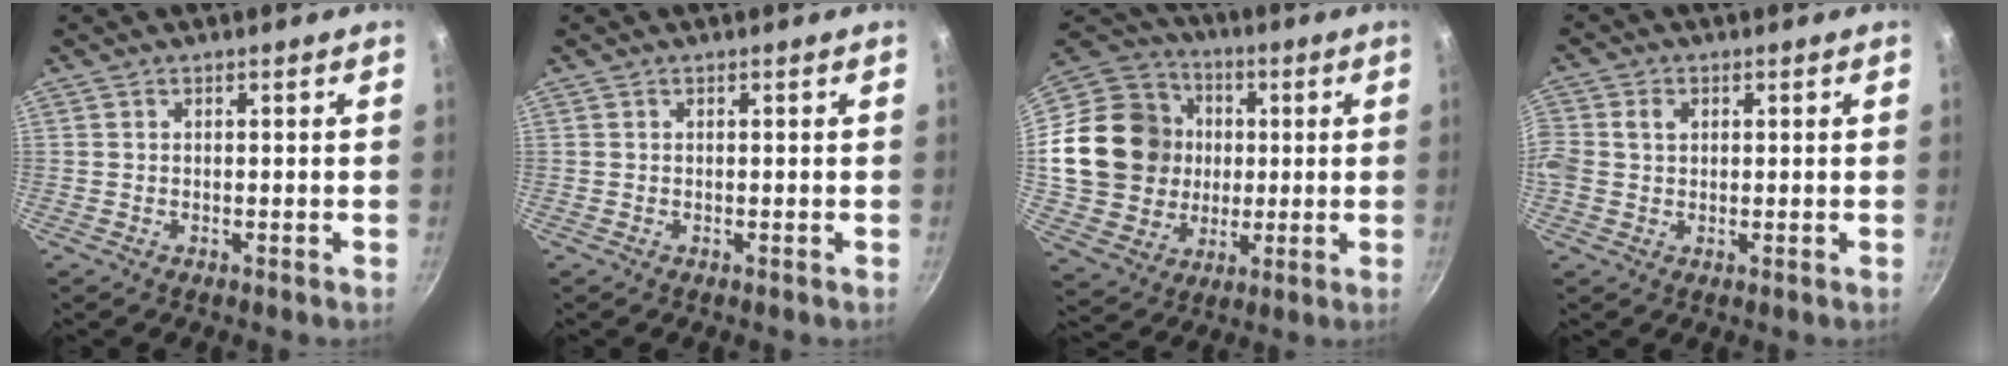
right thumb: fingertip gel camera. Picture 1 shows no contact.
{"total": 0.0}
{"total": 23.0, "force": [1.5, 19.9, 11.5], "torque": [-0.205, 0.024, 0.036]}
{"total": 4.8, "force": [0.7, 3.8, 2.8], "torque": [-0.058, 0.010, 0.004]}